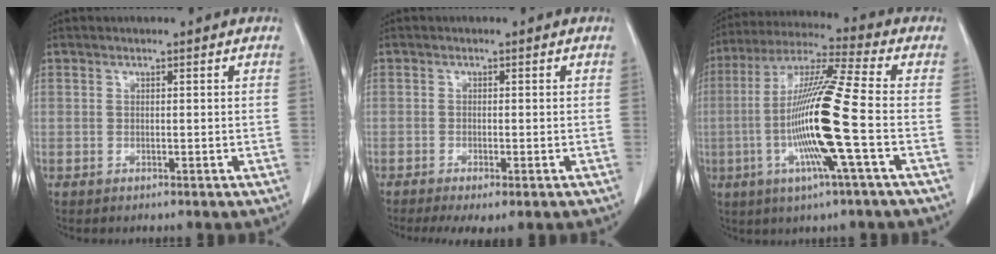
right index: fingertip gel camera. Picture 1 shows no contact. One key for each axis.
{"total": 5.0, "fx": -3.5, "fy": 1.0, "fz": 3.4, "tx": -0.056, "ty": -0.015, "tz": -0.051}
{"total": 16.1, "fx": -3.4, "fy": -1.0, "fz": 15.7, "tx": -0.311, "ty": -0.008, "tz": -0.077}